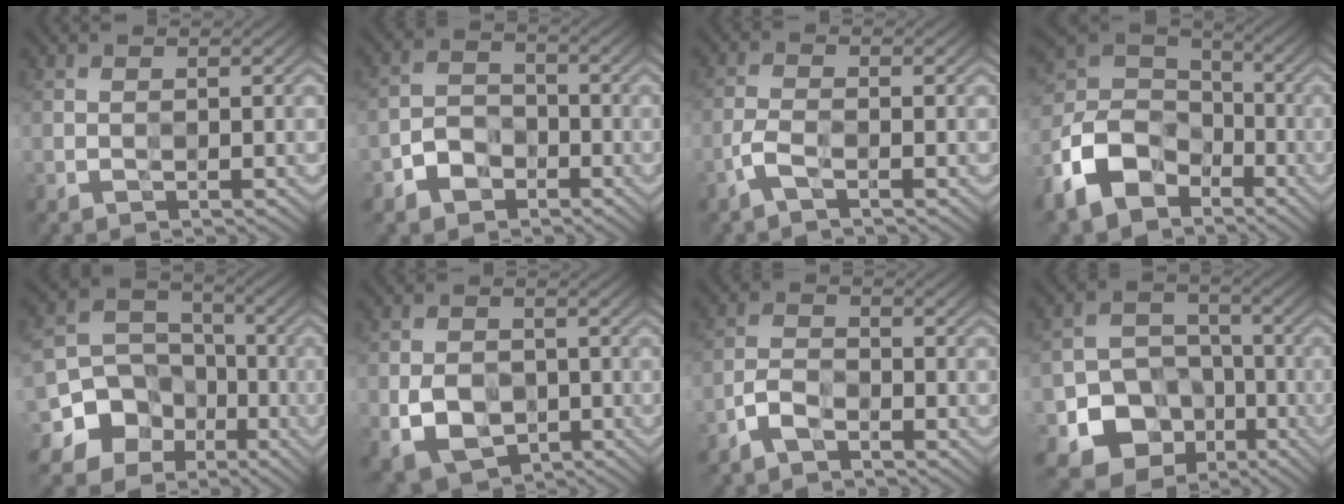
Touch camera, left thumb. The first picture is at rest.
{"total": 4.6, "force": [-2.7, 3.1, 2.1], "torque": [-0.043, 0.003, -0.063]}
{"total": 2.6, "force": [-1.6, 0.6, 1.9], "torque": [-0.048, 0.005, -0.041]}
{"total": 12.1, "force": [-6.3, 7.9, 6.6], "torque": [-0.163, -0.018, -0.139]}
{"total": 12.0, "force": [-6.1, 9.9, 3.2], "torque": [-0.103, -0.032, -0.126]}
{"total": 6.3, "force": [-1.9, 4.5, 3.9], "torque": [-0.081, -0.015, -0.033]}
{"total": 3.2, "force": [-2.3, 1.2, 1.9], "torque": [-0.043, 0.004, -0.057]}
{"total": 11.4, "force": [-5.1, 9.2, 4.6], "torque": [-0.093, -0.028, -0.104]}